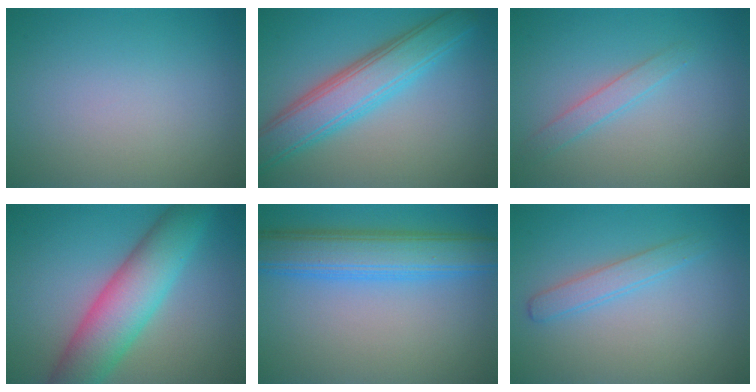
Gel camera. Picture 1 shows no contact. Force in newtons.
{"total": 6.3, "press": 6.3, "slide": 0.4}
{"total": 1.6, "press": 1.6, "slide": 0.0}
{"total": 8.0, "press": 8.0, "slide": 0.1}
{"total": 6.5, "press": 6.5, "slide": 0.1}
{"total": 1.9, "press": 1.9, "slide": 0.1}